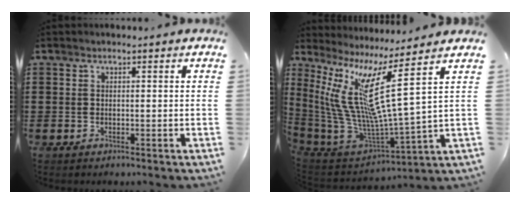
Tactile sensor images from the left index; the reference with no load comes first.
{"total": 14.2, "force": [6.2, 1.8, 12.6], "torque": [-0.296, -0.076, 0.088]}